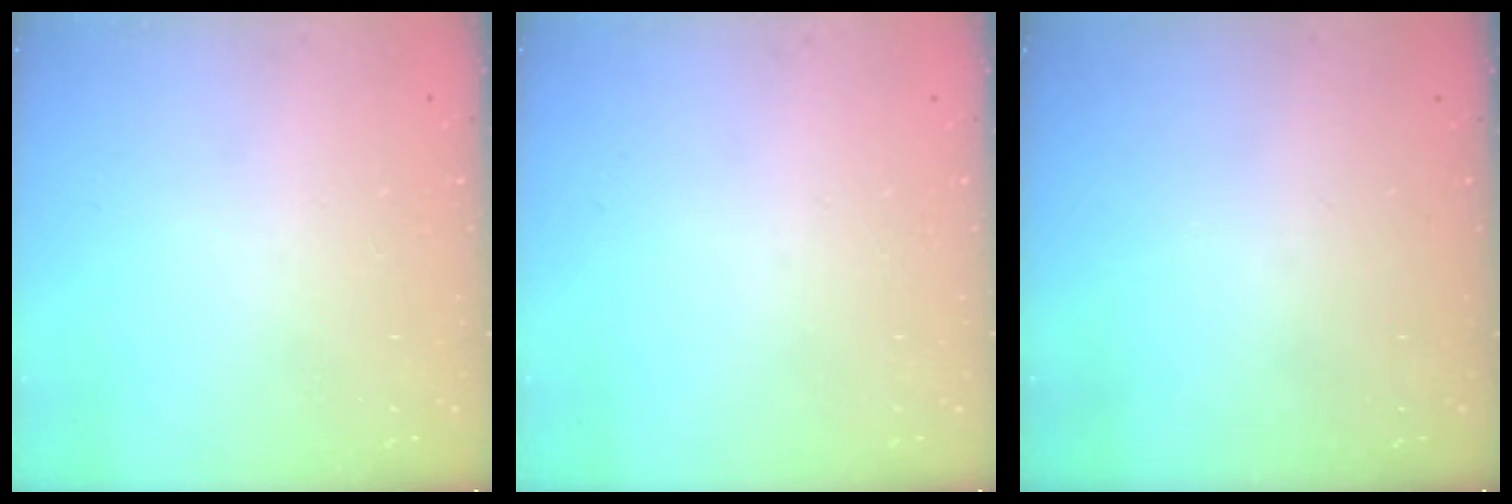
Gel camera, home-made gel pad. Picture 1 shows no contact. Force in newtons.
{"total": 0.0}
{"total": 0.0}